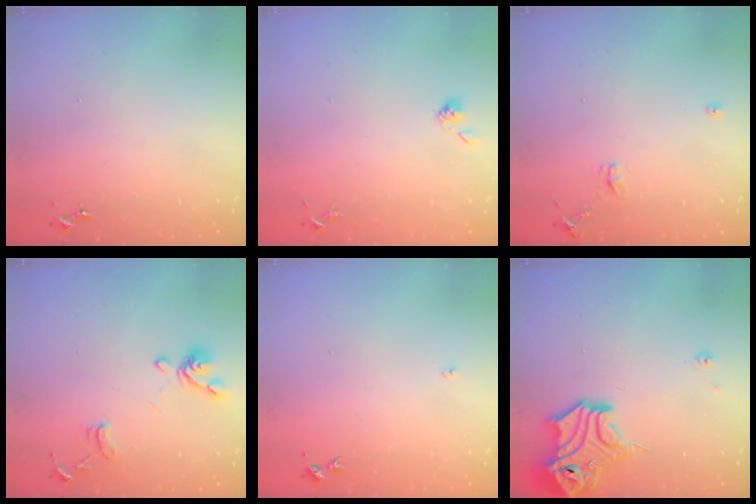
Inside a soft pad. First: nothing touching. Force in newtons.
{"total": 3.6, "press": 3.4, "slide": 1.3}
{"total": 6.9, "press": 6.9, "slide": 0.9}
{"total": 13.1, "press": 13.0, "slide": 1.4}
{"total": 3.0, "press": 3.0, "slide": 0.4}
{"total": 15.5, "press": 15.4, "slide": 1.8}